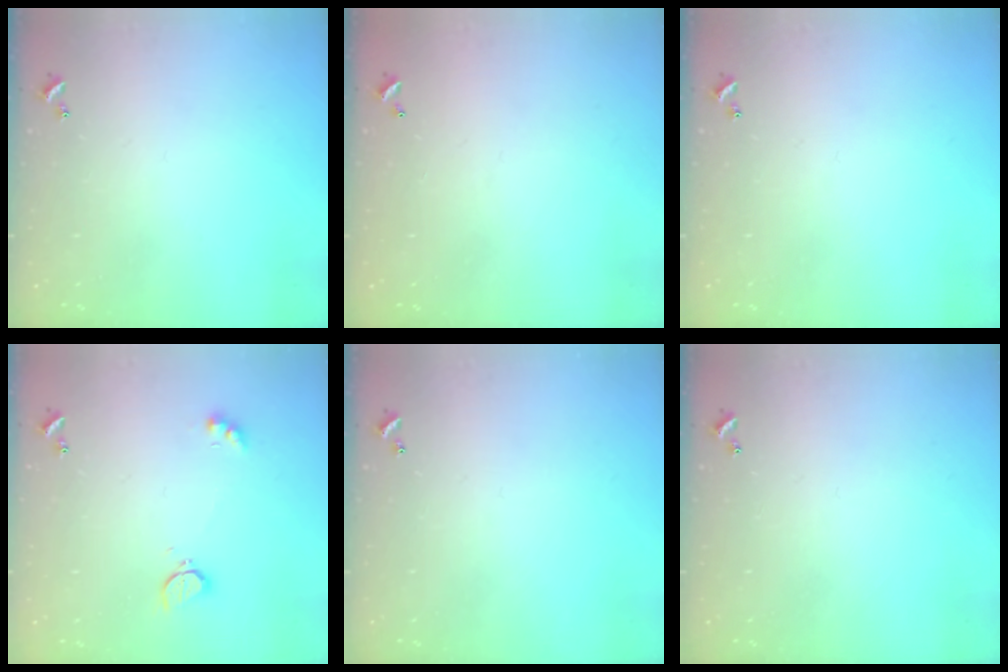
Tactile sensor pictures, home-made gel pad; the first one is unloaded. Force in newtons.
{"total": 2.9, "press": 2.9, "slide": 0.1}
{"total": 0.0}
{"total": 2.8, "press": 2.7, "slide": 0.6}
{"total": 0.0}
{"total": 0.0}